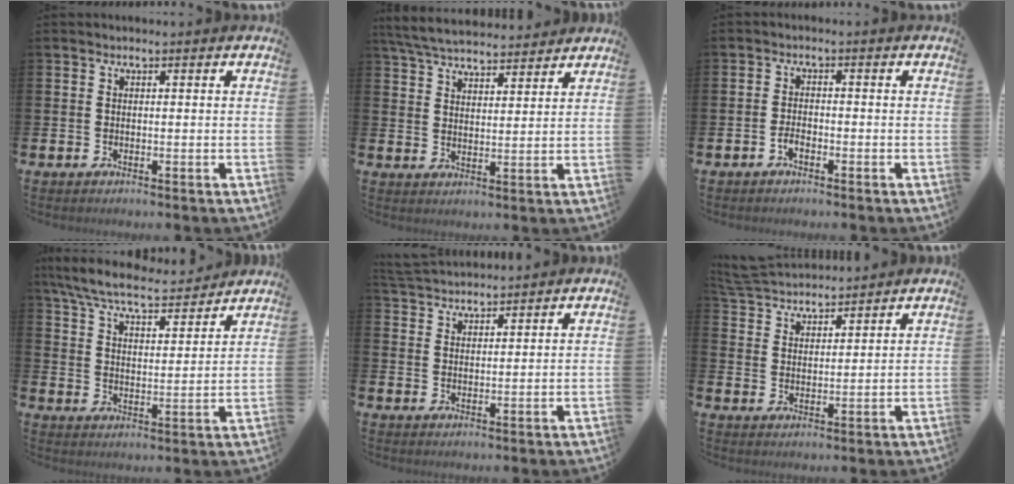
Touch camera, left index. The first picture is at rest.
{"total": 6.1, "force": [5.9, 1.0, 1.2], "torque": [-0.047, -0.028, 0.107]}
{"total": 1.5, "force": [-1.0, 0.6, 0.9], "torque": [-0.024, 0.004, -0.018]}
{"total": 7.9, "force": [7.2, 1.3, 2.8], "torque": [-0.083, -0.041, 0.127]}
{"total": 3.7, "force": [3.7, 0.4, 0.1], "torque": [-0.013, -0.019, 0.068]}
{"total": 5.7, "force": [5.6, 0.7, 0.4], "torque": [-0.035, -0.027, 0.103]}